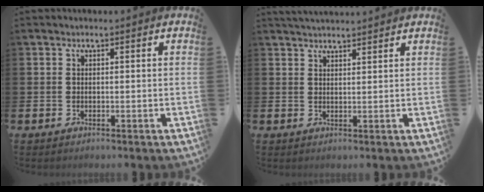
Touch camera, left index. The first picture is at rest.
{"total": 2.6, "force": [2.6, 0.1, 0.2], "torque": [-0.003, -0.010, 0.047]}